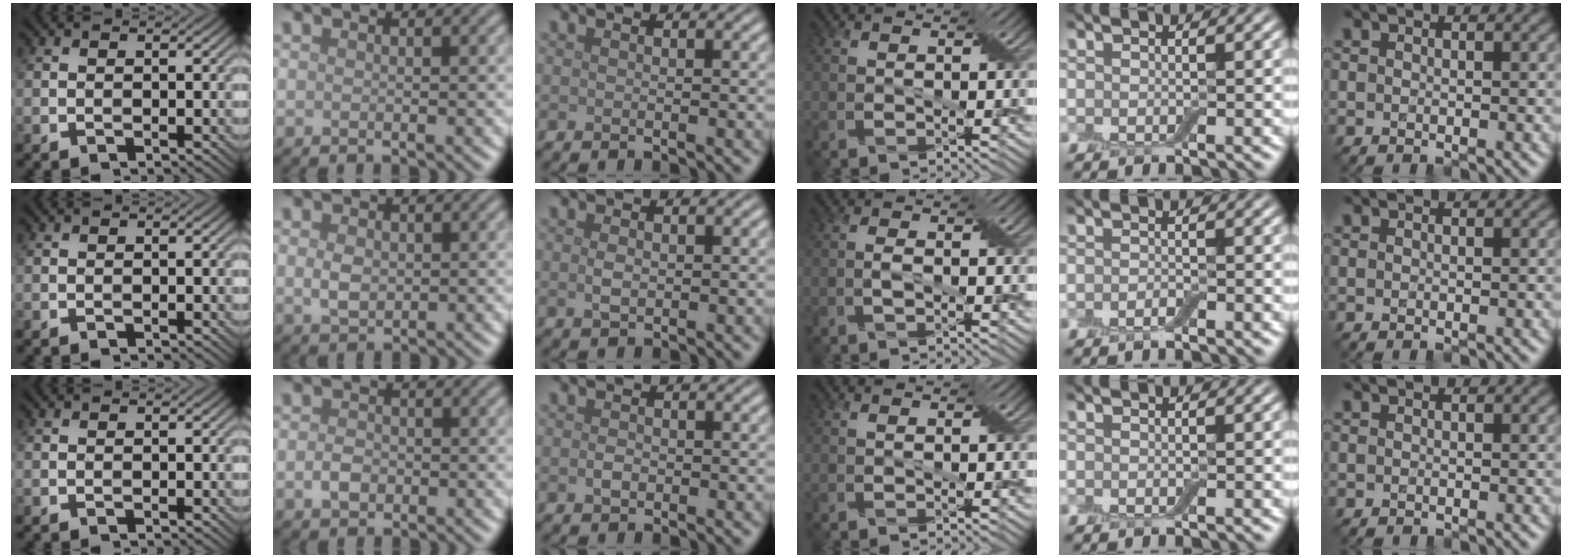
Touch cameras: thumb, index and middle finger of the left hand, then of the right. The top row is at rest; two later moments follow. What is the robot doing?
{"motion": "fold", "object": "apron"}